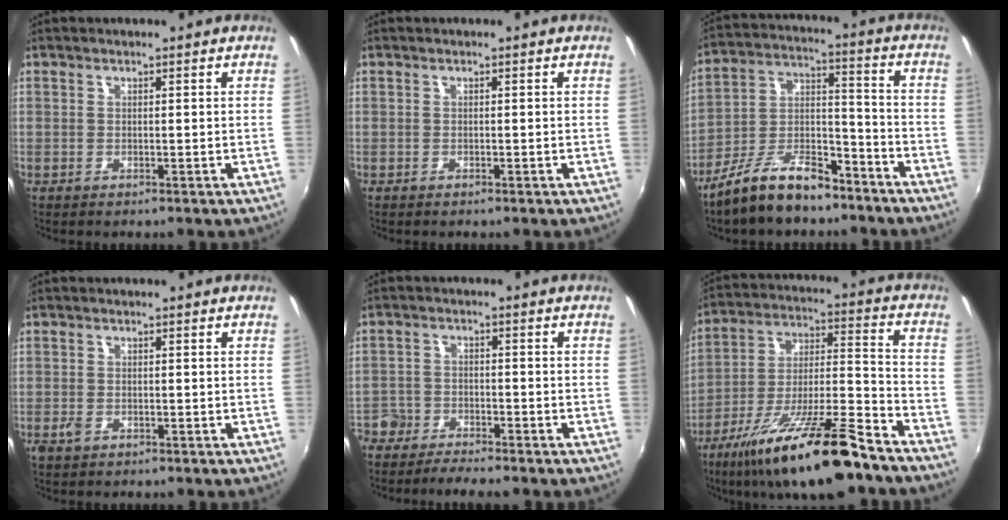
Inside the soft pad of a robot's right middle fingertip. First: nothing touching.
{"total": 0.0}
{"total": 13.6, "force": [-9.9, 5.5, 7.7], "torque": [-0.152, 0.015, -0.171]}
{"total": 1.8, "force": [-1.0, 1.2, 0.9], "torque": [-0.019, -0.004, -0.019]}
{"total": 6.4, "force": [-5.7, 2.3, 1.7], "torque": [-0.060, -0.012, -0.109]}
{"total": 21.2, "force": [-14.5, 3.5, 15.0], "torque": [-0.266, -0.028, -0.244]}